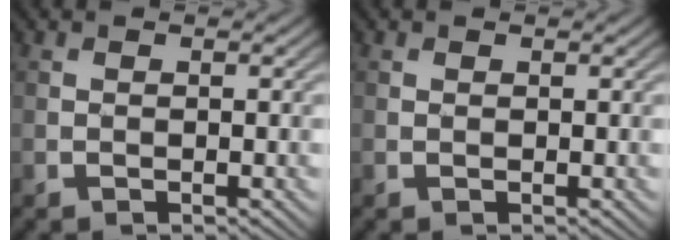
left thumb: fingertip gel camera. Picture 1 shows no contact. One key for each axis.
{"total": 0.0}